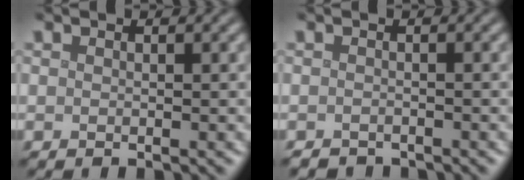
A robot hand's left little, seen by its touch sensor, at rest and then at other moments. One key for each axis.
{"total": 1.4, "fx": -1.4, "fy": 0.4, "fz": 0.0, "tx": 0.005, "ty": -0.003, "tz": -0.021}